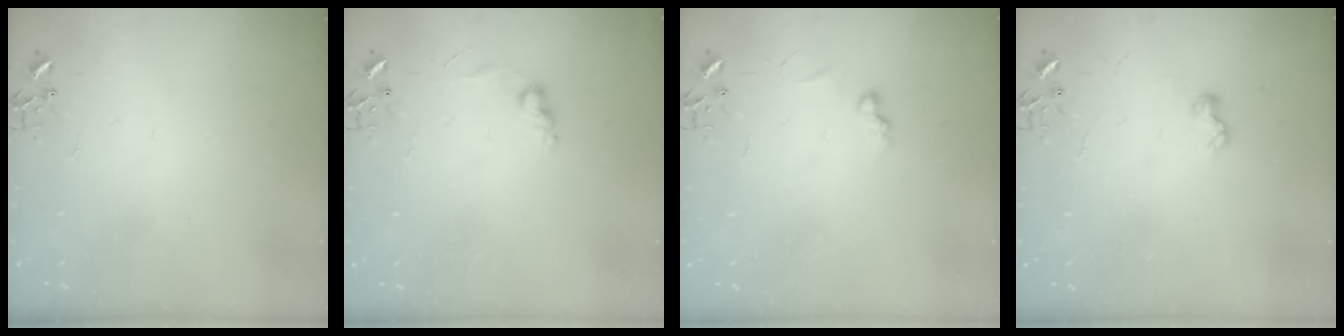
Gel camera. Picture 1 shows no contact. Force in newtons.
{"total": 6.6, "press": 6.6, "slide": 0.3}
{"total": 5.8, "press": 5.7, "slide": 0.7}
{"total": 6.5, "press": 6.4, "slide": 0.6}